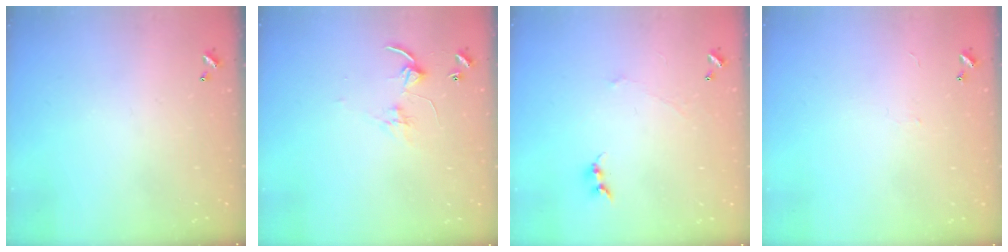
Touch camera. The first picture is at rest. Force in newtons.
{"total": 2.7, "press": 2.7, "slide": 0.2}
{"total": 0.0}
{"total": 0.0}